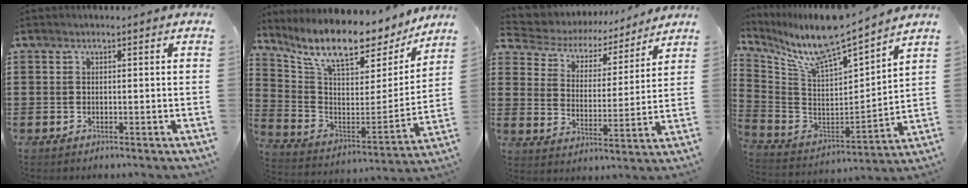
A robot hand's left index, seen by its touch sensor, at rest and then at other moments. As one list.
[{"total": 11.2, "force": [9.0, 3.0, 5.9], "torque": [-0.139, -0.066, 0.154]}, {"total": 4.5, "force": [4.2, 1.6, 0.8], "torque": [-0.044, -0.029, 0.064]}, {"total": 10.0, "force": [8.8, 0.9, 4.7], "torque": [-0.130, -0.068, 0.148]}]